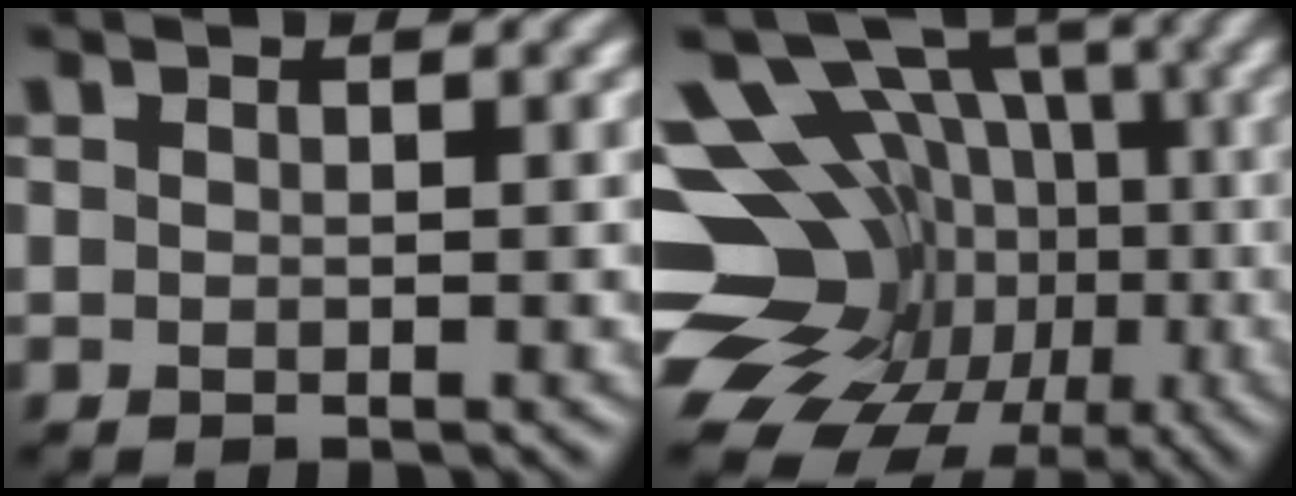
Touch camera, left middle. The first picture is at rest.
{"total": 17.0, "force": [-3.3, 14.0, 9.1], "torque": [-0.144, 0.009, -0.077]}